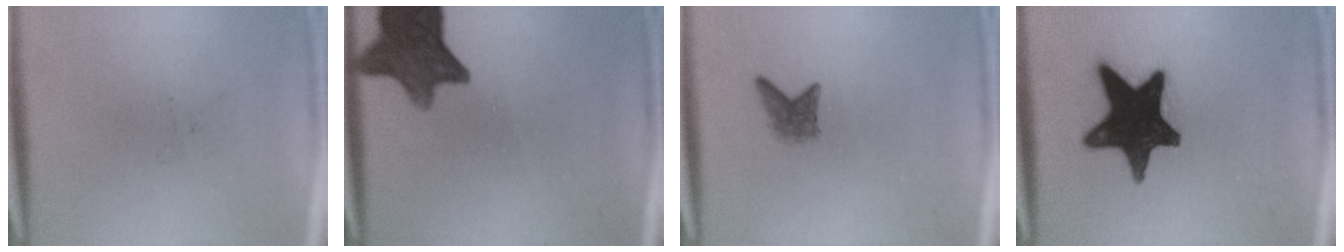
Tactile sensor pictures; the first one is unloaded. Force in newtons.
{"total": 11.9}
{"total": 2.1}
{"total": 17.7}